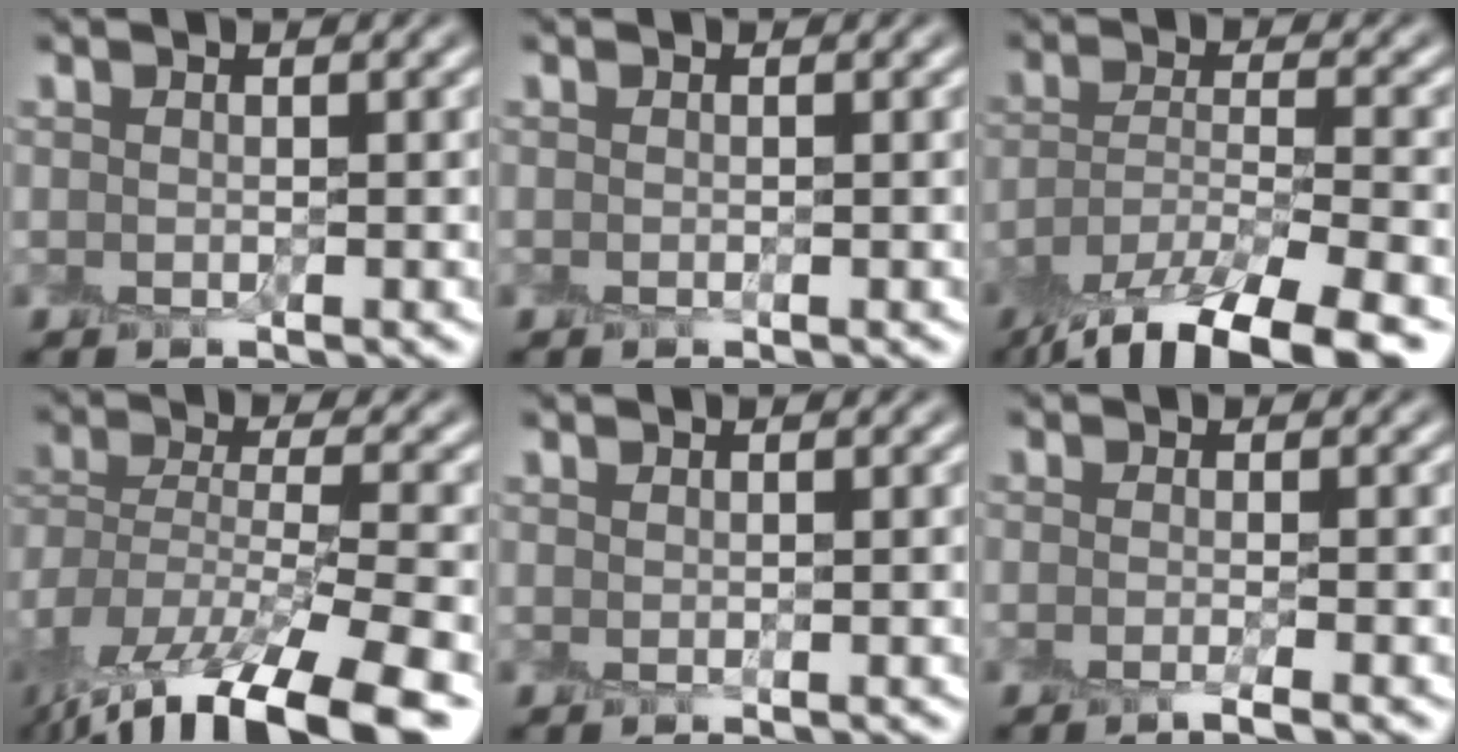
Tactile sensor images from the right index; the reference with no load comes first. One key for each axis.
{"total": 0.0}
{"total": 10.6, "fx": -7.6, "fy": 3.1, "fz": 6.6, "tx": -0.124, "ty": -0.024, "tz": -0.135}
{"total": 15.7, "fx": -10.8, "fy": 5.6, "fz": 9.8, "tx": -0.217, "ty": -0.046, "tz": -0.155}
{"total": 0.0}
{"total": 1.6, "fx": -0.8, "fy": 0.4, "fz": 1.3, "tx": -0.016, "ty": -0.005, "tz": -0.020}